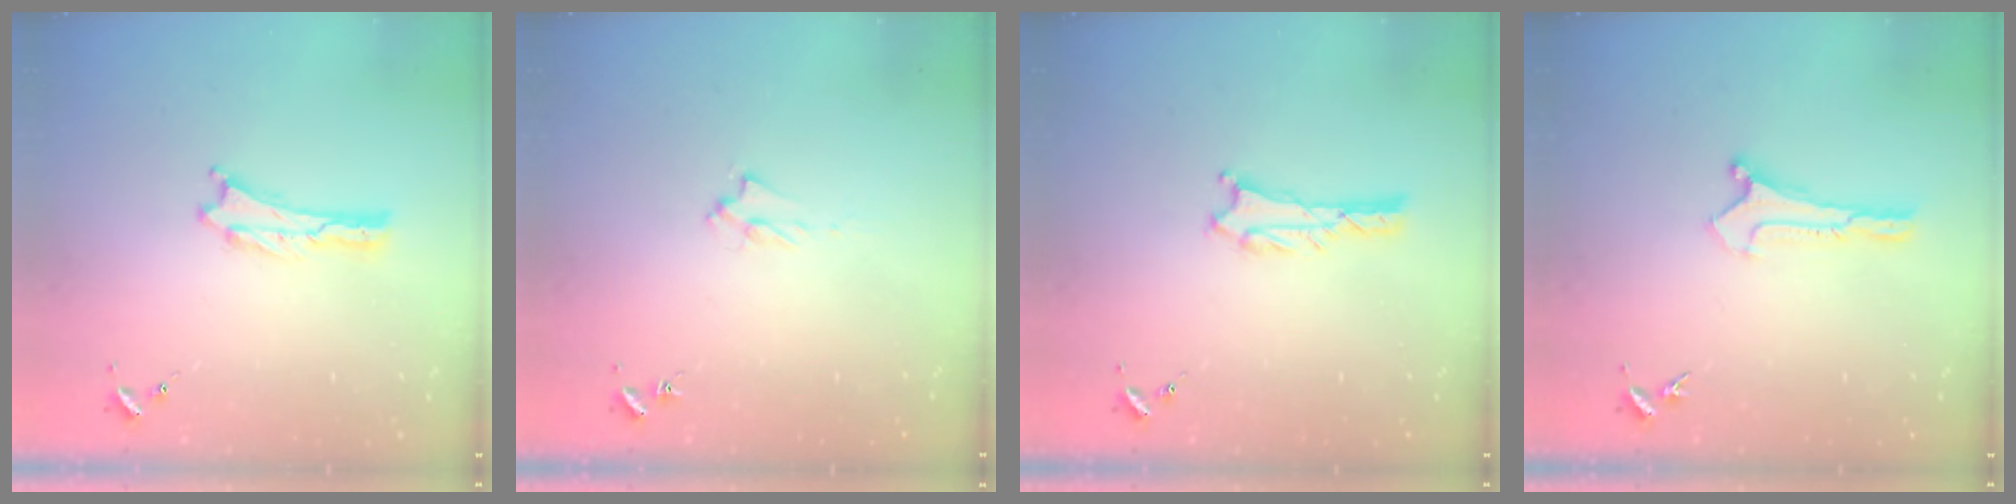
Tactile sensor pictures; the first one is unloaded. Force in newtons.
{"total": 1.7, "press": 1.6, "slide": 0.3}
{"total": 1.3, "press": 1.3, "slide": 0.3}
{"total": 0.0}